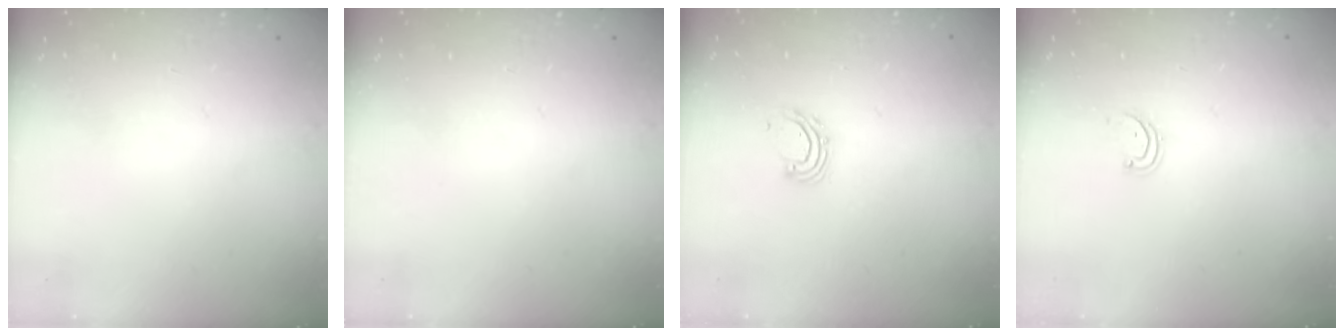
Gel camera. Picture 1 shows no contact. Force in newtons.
{"total": 0.0}
{"total": 4.2, "press": 4.2, "slide": 0.3}
{"total": 1.9, "press": 1.9, "slide": 0.2}